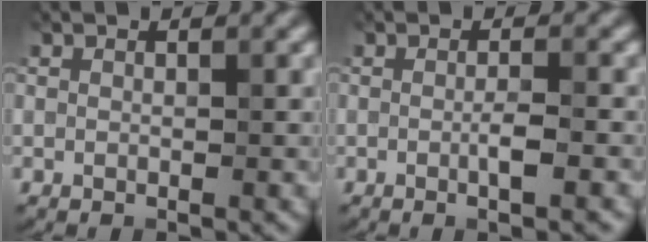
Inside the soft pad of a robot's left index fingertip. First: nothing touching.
{"total": 1.9, "force": [-0.5, 0.0, 1.9], "torque": [-0.036, 0.003, -0.010]}